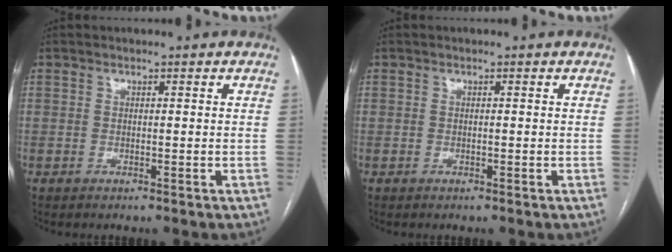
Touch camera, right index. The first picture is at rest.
{"total": 0.0}